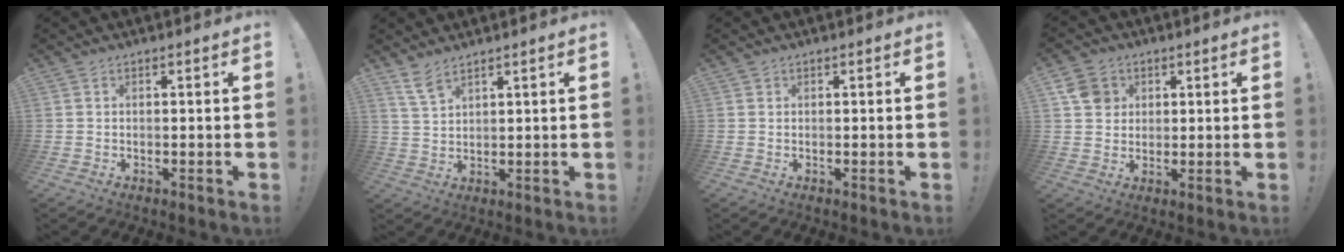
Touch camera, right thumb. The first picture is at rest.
{"total": 5.2, "force": [4.1, 1.6, 2.7], "torque": [-0.060, -0.019, 0.078]}
{"total": 0.0}
{"total": 7.4, "force": [2.5, 6.6, 2.3], "torque": [-0.022, -0.007, 0.051]}